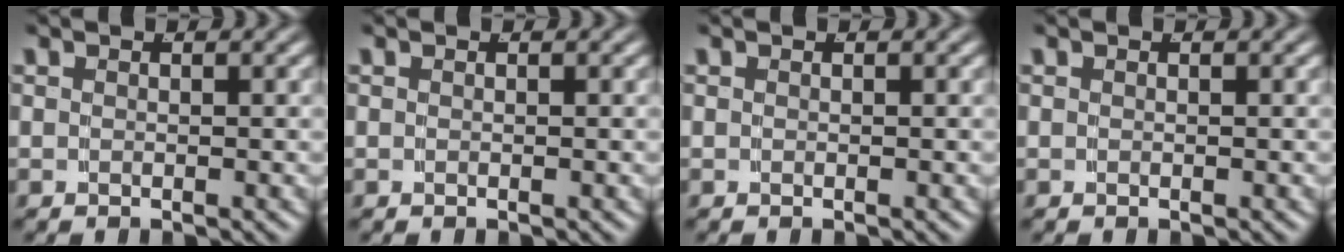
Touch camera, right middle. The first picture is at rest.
{"total": 0.0}
{"total": 0.0}
{"total": 0.0}